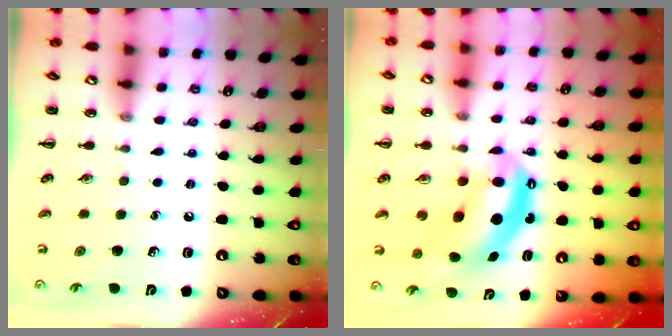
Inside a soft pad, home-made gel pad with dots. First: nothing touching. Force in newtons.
{"total": 7.0, "press": 6.8, "slide": 1.7}